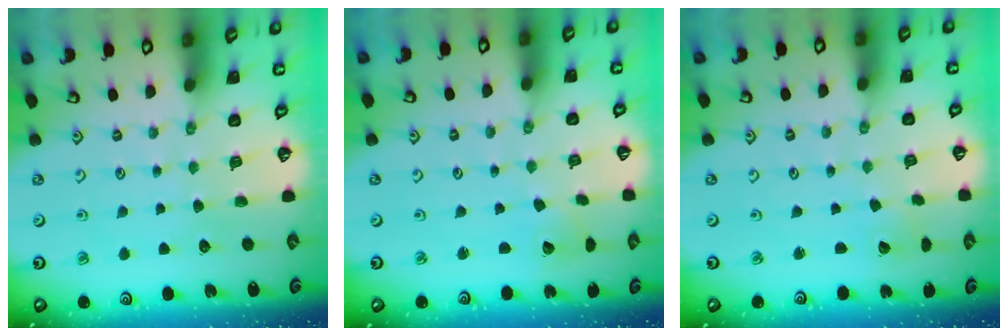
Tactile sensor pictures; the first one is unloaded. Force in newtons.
{"total": 2.4, "press": 2.4, "slide": 0.3}
{"total": 2.1, "press": 2.1, "slide": 0.1}